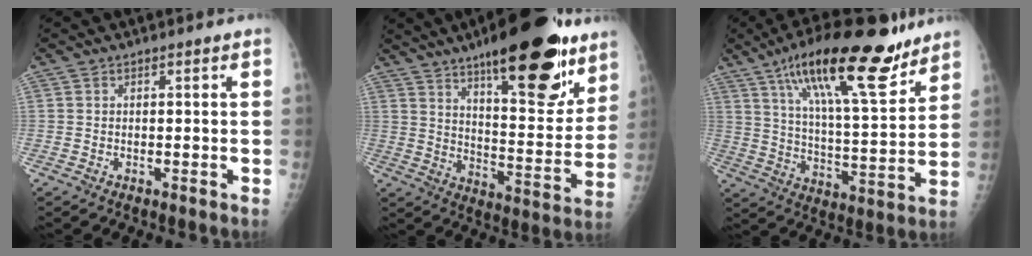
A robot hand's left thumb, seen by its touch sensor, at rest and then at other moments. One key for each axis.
{"total": 25.4, "fx": 16.0, "fy": 8.2, "fz": 17.9, "tx": -0.218, "ty": -0.070, "tz": 0.240}
{"total": 22.9, "fx": 15.1, "fy": 6.0, "fz": 16.2, "tx": -0.248, "ty": -0.055, "tz": 0.249}